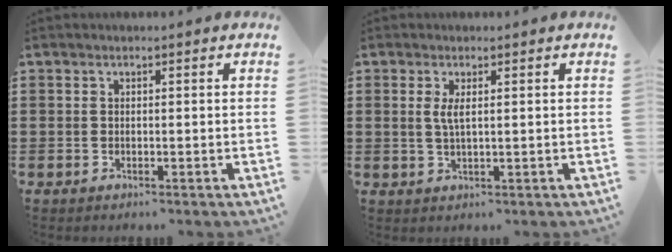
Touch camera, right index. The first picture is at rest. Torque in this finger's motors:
{"motor_torque": [0.37, -0.05, 0.25, 0.09]}